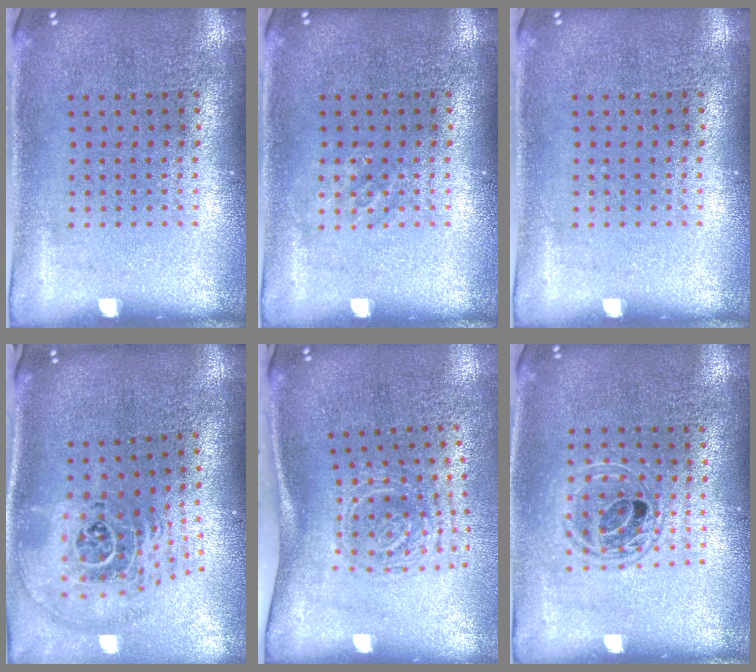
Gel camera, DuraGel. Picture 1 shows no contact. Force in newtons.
{"total": 0.8, "press": 0.8, "slide": 0.2}
{"total": 0.0}
{"total": 2.7, "press": 1.8, "slide": 2.0}
{"total": 1.8, "press": 1.2, "slide": 1.4}
{"total": 1.4, "press": 1.3, "slide": 0.7}